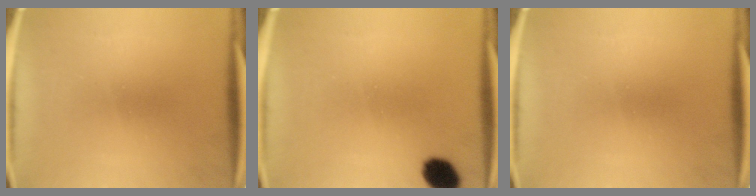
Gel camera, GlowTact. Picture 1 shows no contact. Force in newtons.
{"total": 6.3}
{"total": 0.0}